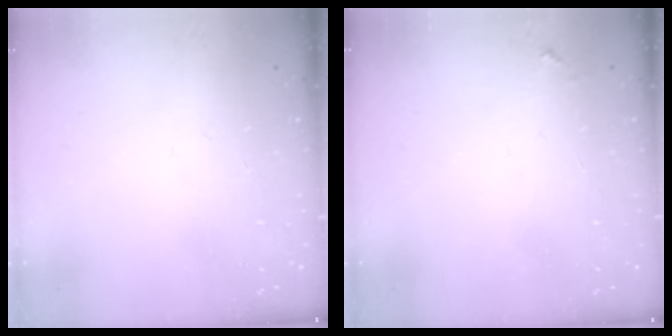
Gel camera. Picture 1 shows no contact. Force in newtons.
{"total": 2.8, "press": 2.8, "slide": 0.2}